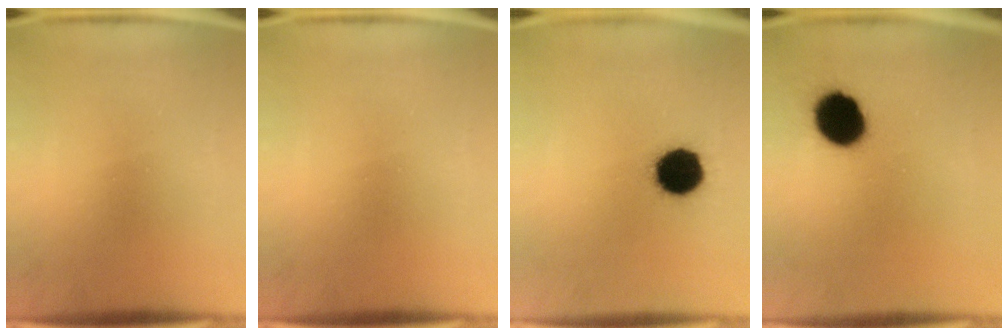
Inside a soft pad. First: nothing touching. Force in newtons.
{"total": 0.0}
{"total": 13.4}
{"total": 11.5}